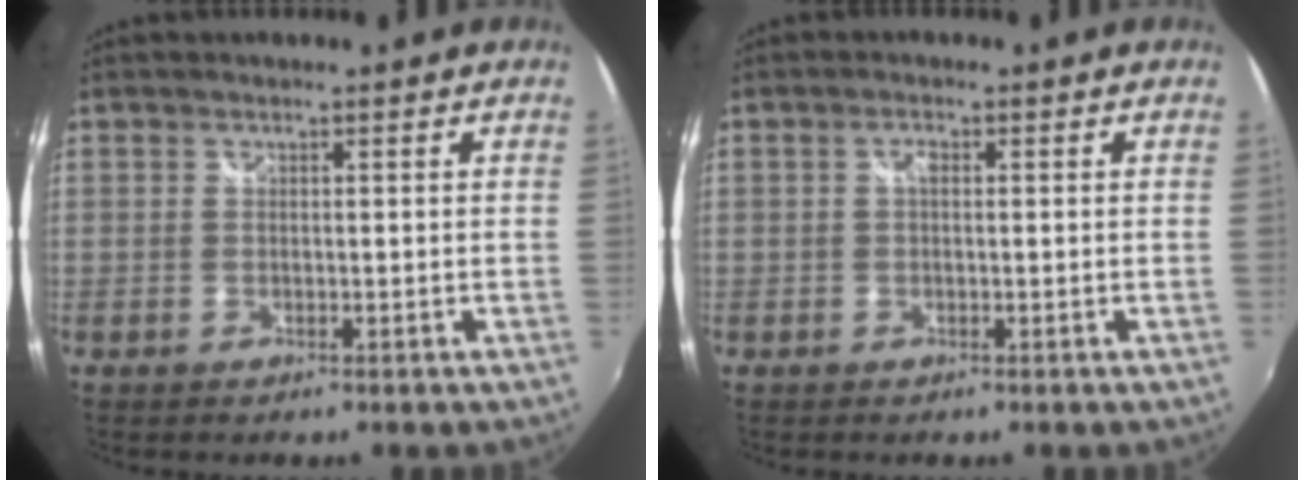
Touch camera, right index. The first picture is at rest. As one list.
[{"total": 1.3, "force": [0.1, 0.6, 1.1], "torque": [-0.020, 0.005, 0.000]}]